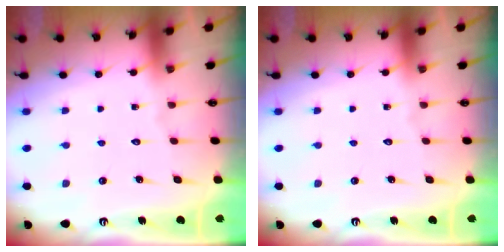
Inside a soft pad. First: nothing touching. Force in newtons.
{"total": 0.0}